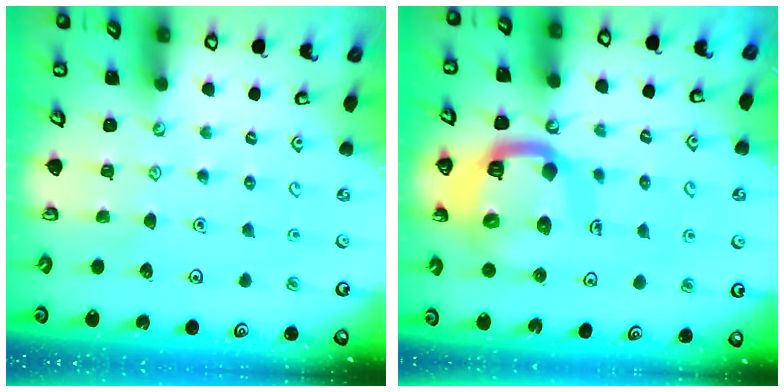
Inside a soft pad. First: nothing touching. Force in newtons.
{"total": 15.6, "press": 15.5, "slide": 1.8}